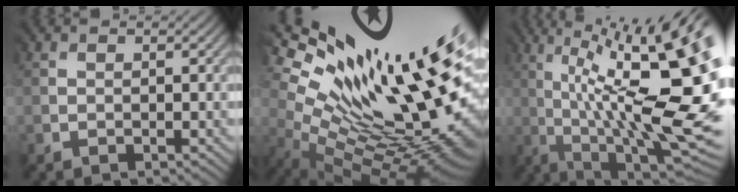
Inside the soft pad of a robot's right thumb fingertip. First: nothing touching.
{"total": 17.6, "force": [5.6, 7.5, 14.9], "torque": [-0.214, 0.006, 0.128]}
{"total": 16.9, "force": [0.6, 4.4, 16.3], "torque": [-0.239, 0.018, 0.031]}